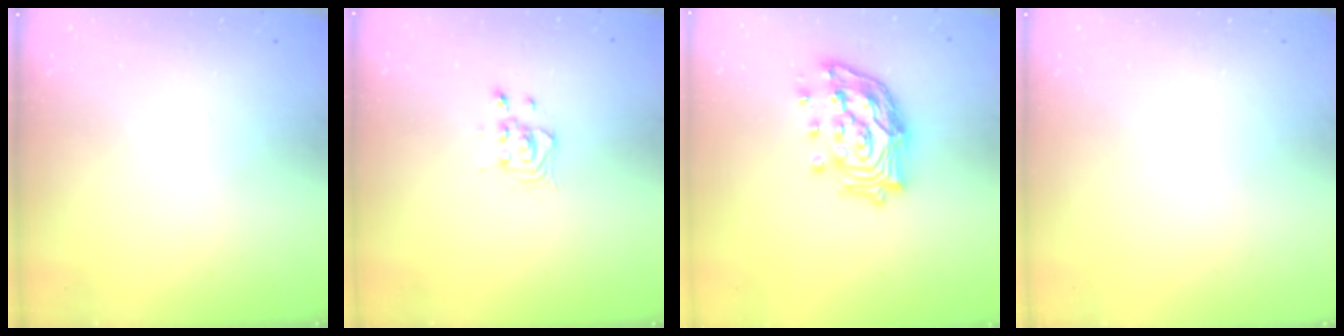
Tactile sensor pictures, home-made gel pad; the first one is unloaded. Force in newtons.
{"total": 3.7, "press": 3.7, "slide": 0.3}
{"total": 16.9, "press": 16.7, "slide": 2.3}
{"total": 0.0}